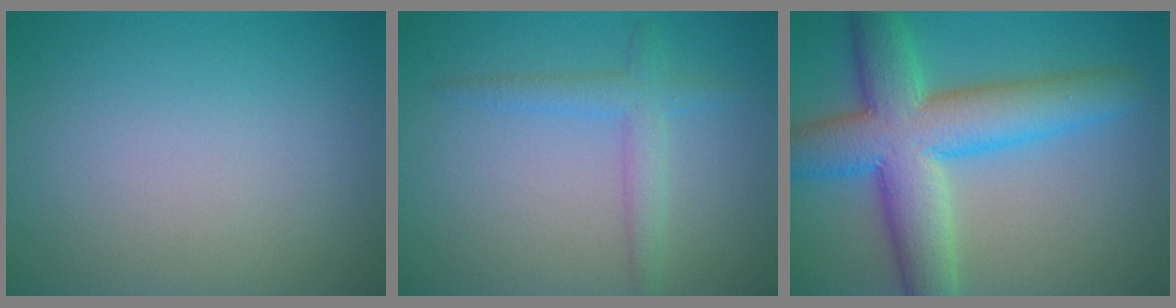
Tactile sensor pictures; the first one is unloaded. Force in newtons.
{"total": 2.0, "press": 2.0, "slide": 0.1}
{"total": 10.0, "press": 10.0, "slide": 0.5}